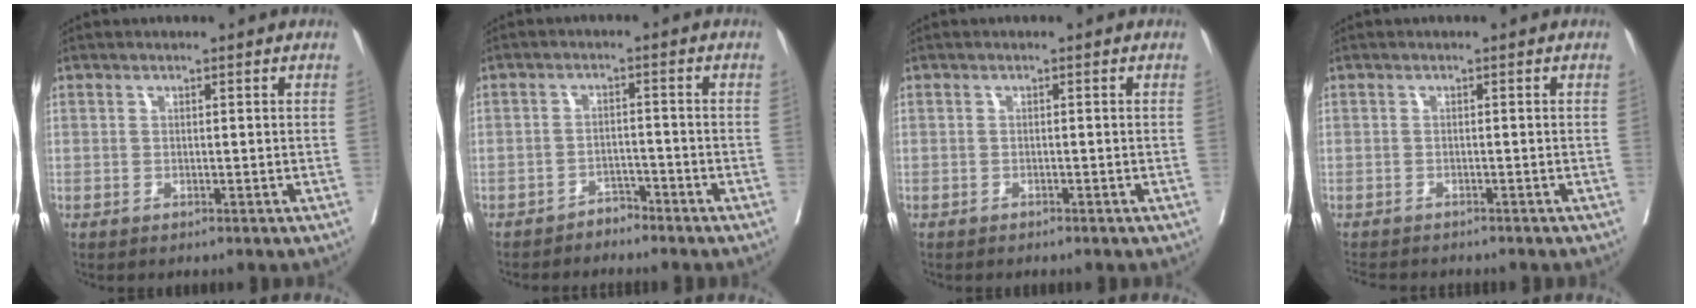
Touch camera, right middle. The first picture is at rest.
{"total": 2.5, "force": [-2.3, 0.8, 0.2], "torque": [-0.001, 0.001, -0.038]}
{"total": 0.6, "force": [-0.6, 0.2, 0.1], "torque": [-0.007, -0.001, -0.012]}
{"total": 6.0, "force": [-5.6, 1.4, 1.9], "torque": [-0.024, -0.006, -0.083]}